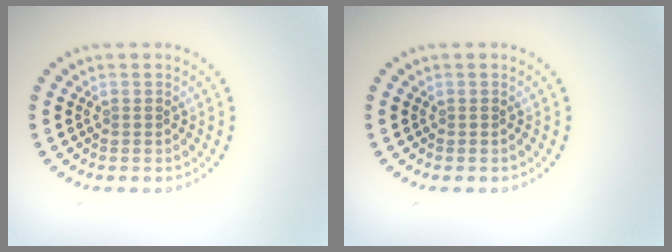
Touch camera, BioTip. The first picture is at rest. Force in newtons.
{"total": 0.0}